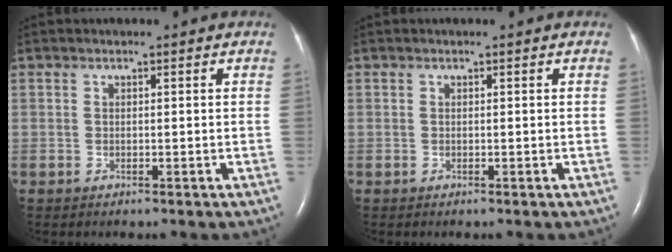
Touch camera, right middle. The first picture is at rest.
{"total": 0.0}